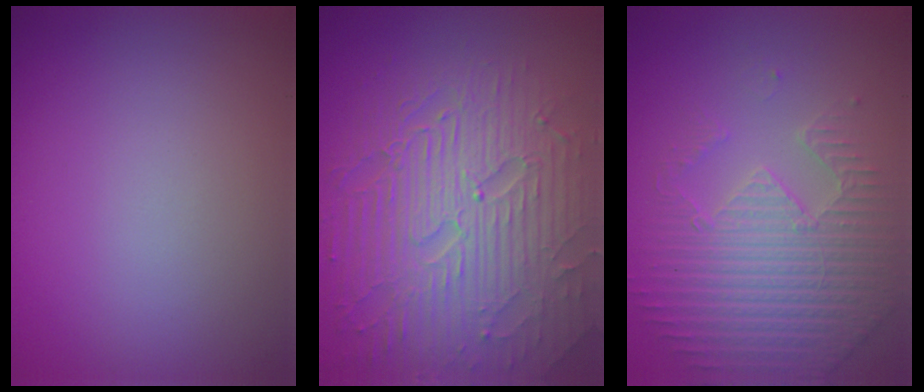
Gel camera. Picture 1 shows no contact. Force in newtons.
{"total": 9.0, "press": 6.4, "slide": 6.4}
{"total": 4.7, "press": 4.4, "slide": 1.6}